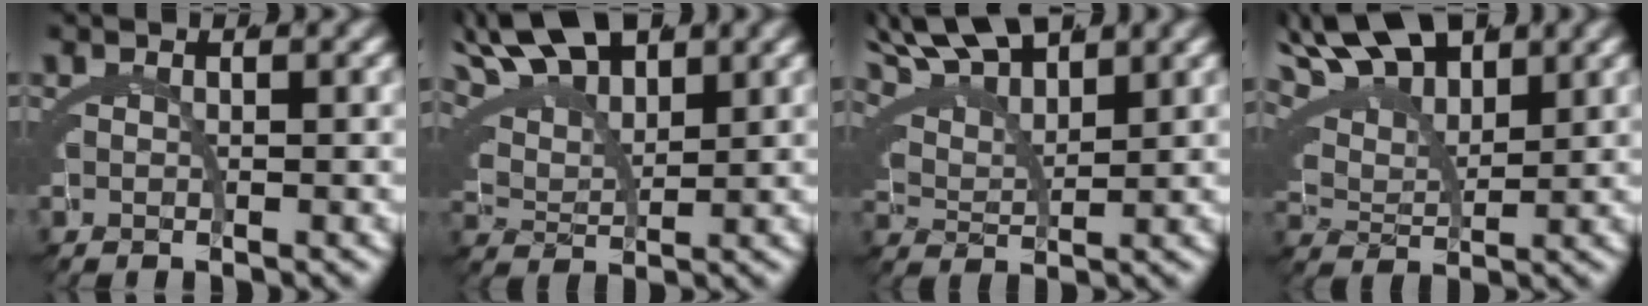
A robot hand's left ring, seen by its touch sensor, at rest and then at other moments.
{"total": 7.2, "force": [5.7, 2.6, 3.5], "torque": [-0.077, 0.018, 0.095]}
{"total": 6.0, "force": [5.4, 1.1, 2.4], "torque": [-0.047, 0.020, 0.090]}
{"total": 8.3, "force": [6.2, 3.6, 4.3], "torque": [-0.084, 0.027, 0.094]}